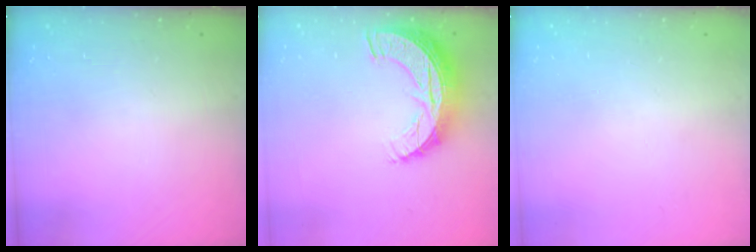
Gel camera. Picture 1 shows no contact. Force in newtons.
{"total": 11.6, "press": 11.6, "slide": 0.7}
{"total": 0.0}